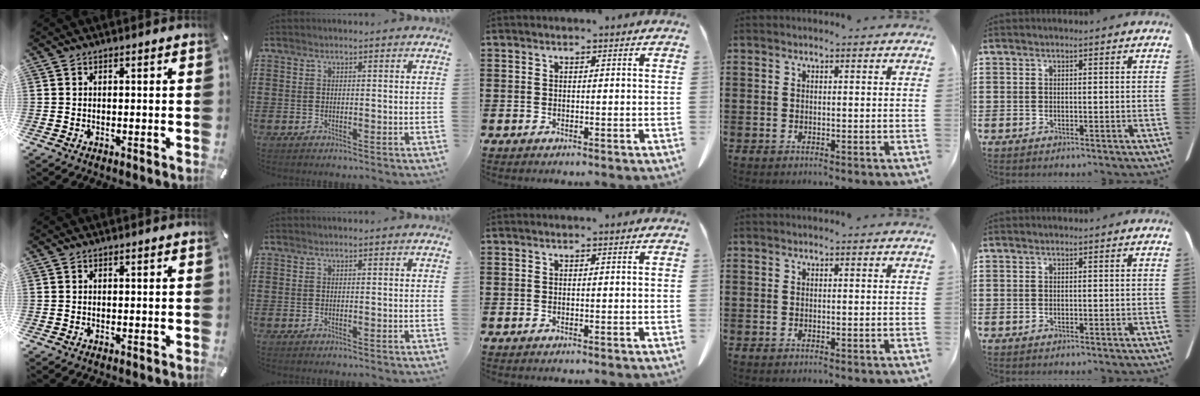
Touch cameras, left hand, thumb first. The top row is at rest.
{}